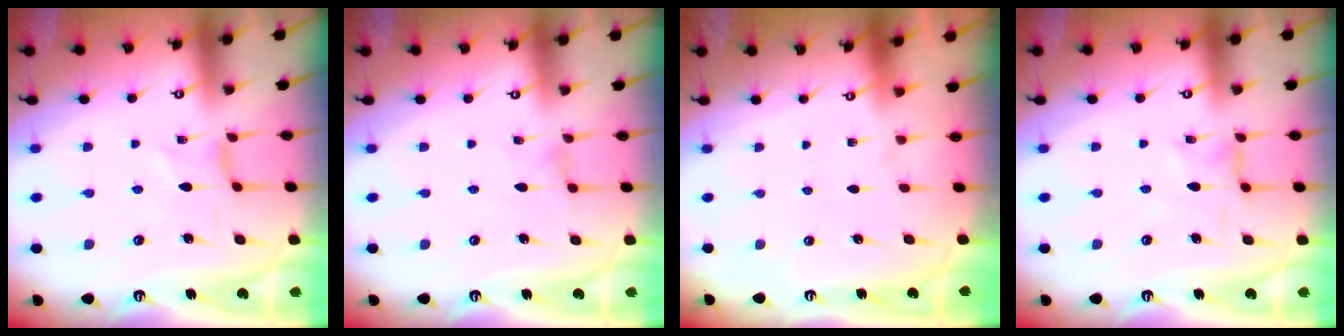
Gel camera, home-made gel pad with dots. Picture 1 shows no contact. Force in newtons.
{"total": 1.1, "press": 1.1, "slide": 0.2}
{"total": 0.0}
{"total": 1.2, "press": 1.2, "slide": 0.2}